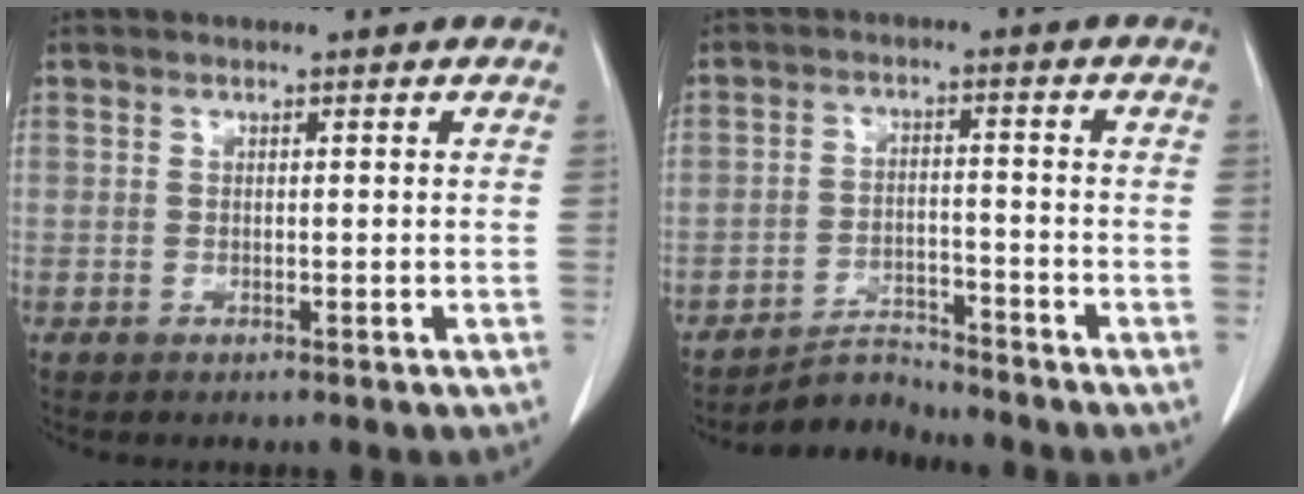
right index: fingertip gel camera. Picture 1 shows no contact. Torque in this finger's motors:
{"motor_torque": [-0.04, -0.09, -0.23, -0.08]}